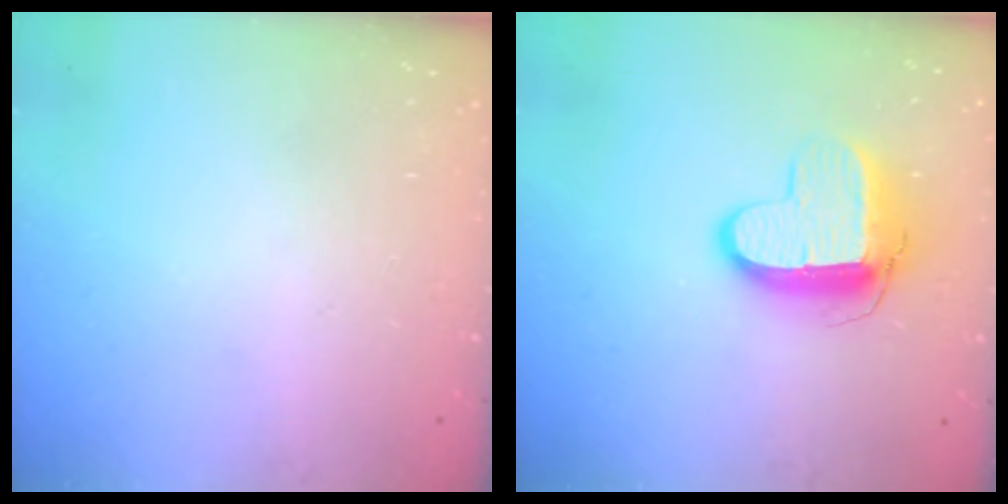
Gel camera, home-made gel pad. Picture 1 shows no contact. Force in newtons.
{"total": 11.1, "press": 11.1, "slide": 0.8}